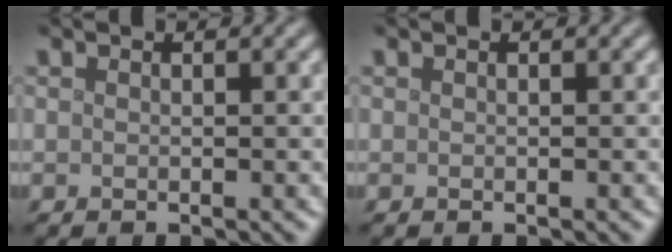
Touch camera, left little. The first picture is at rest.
{"total": 0.0}